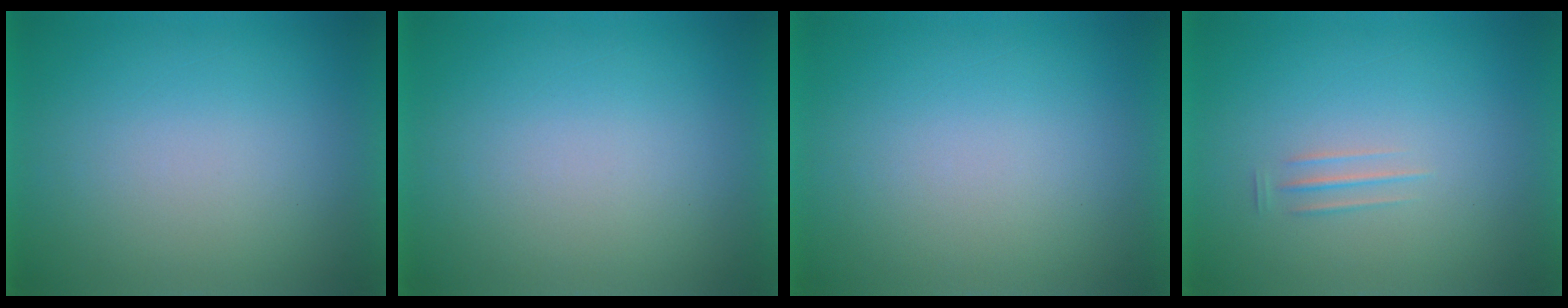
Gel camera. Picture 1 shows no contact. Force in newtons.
{"total": 0.0}
{"total": 0.0}
{"total": 1.7}